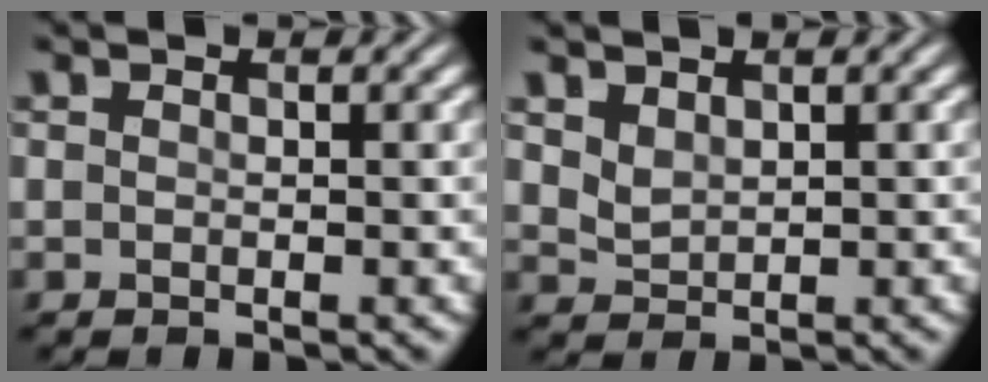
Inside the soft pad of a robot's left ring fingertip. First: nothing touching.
{"total": 1.6, "force": [1.1, 0.9, 0.7], "torque": [-0.016, -0.002, 0.027]}